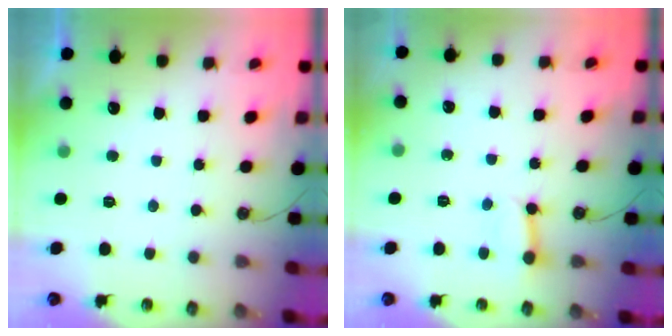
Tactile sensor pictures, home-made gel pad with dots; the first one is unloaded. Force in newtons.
{"total": 3.6, "press": 3.6, "slide": 0.4}